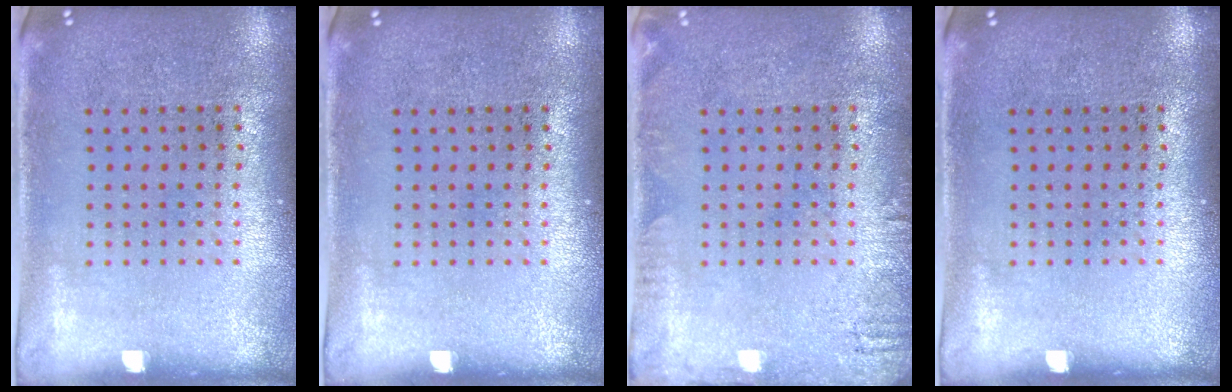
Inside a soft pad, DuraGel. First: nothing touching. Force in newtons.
{"total": 0.0}
{"total": 1.5, "press": 1.5, "slide": 0.2}
{"total": 0.0}